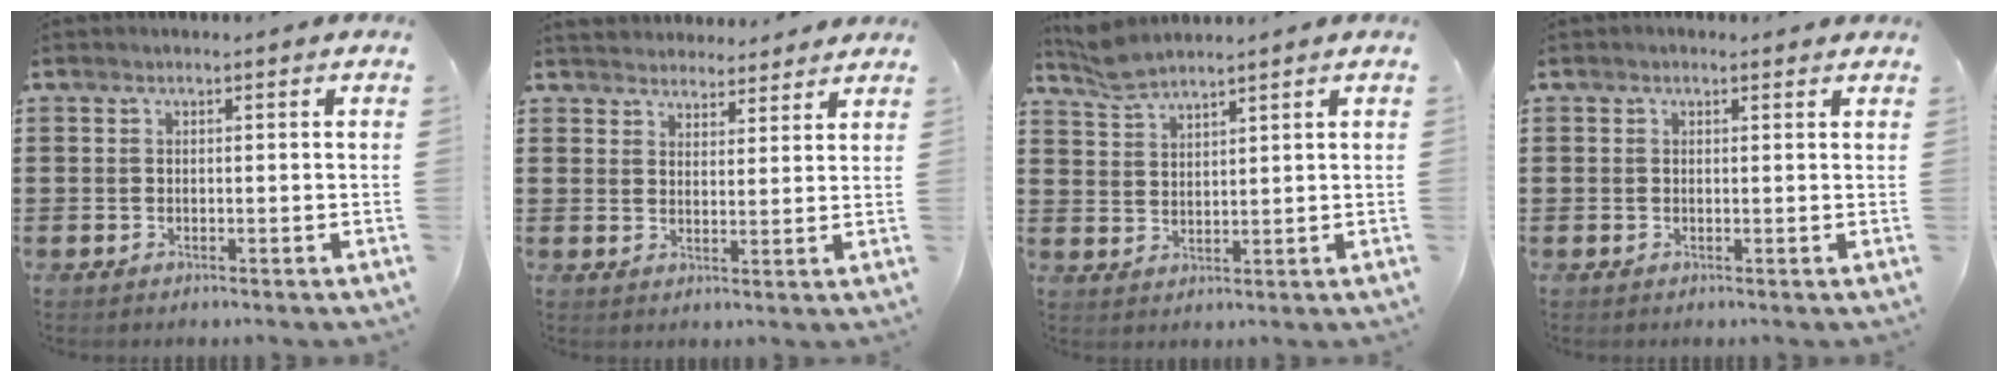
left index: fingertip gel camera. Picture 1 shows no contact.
{"total": 3.6, "force": [3.4, 1.1, -0.5], "torque": [-0.004, -0.010, 0.063]}
{"total": 4.0, "force": [3.8, 0.2, 1.2], "torque": [-0.035, -0.008, 0.071]}
{"total": 0.9, "force": [0.6, 0.6, 0.2], "torque": [-0.006, 0.005, 0.010]}